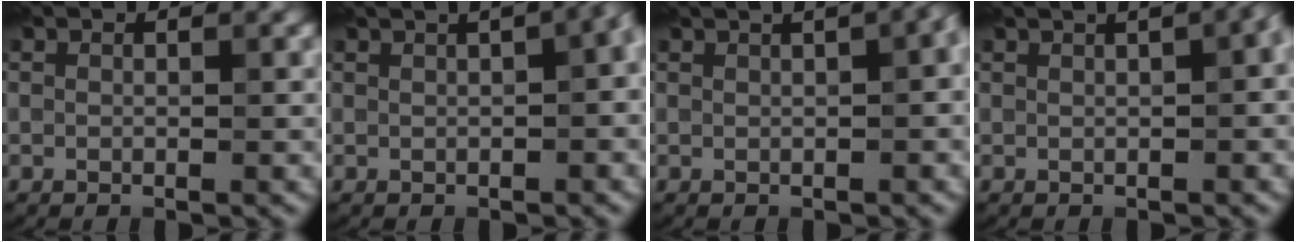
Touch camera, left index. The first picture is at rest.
{"total": 12.8, "force": [4.0, 6.0, 10.6], "torque": [-0.108, 0.065, 0.038]}
{"total": 7.0, "force": [2.8, 2.9, 5.7], "torque": [-0.054, 0.042, 0.025]}
{"total": 7.6, "force": [3.0, 3.2, 6.2], "torque": [-0.054, 0.045, 0.026]}